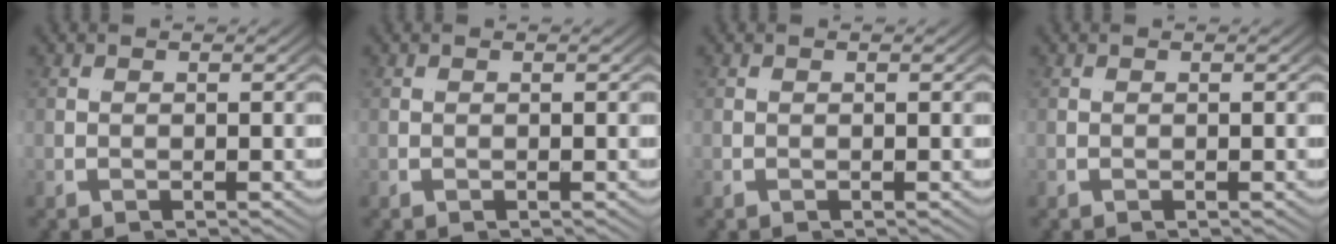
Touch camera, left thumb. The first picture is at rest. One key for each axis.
{"total": 0.0}
{"total": 0.0}
{"total": 0.0}